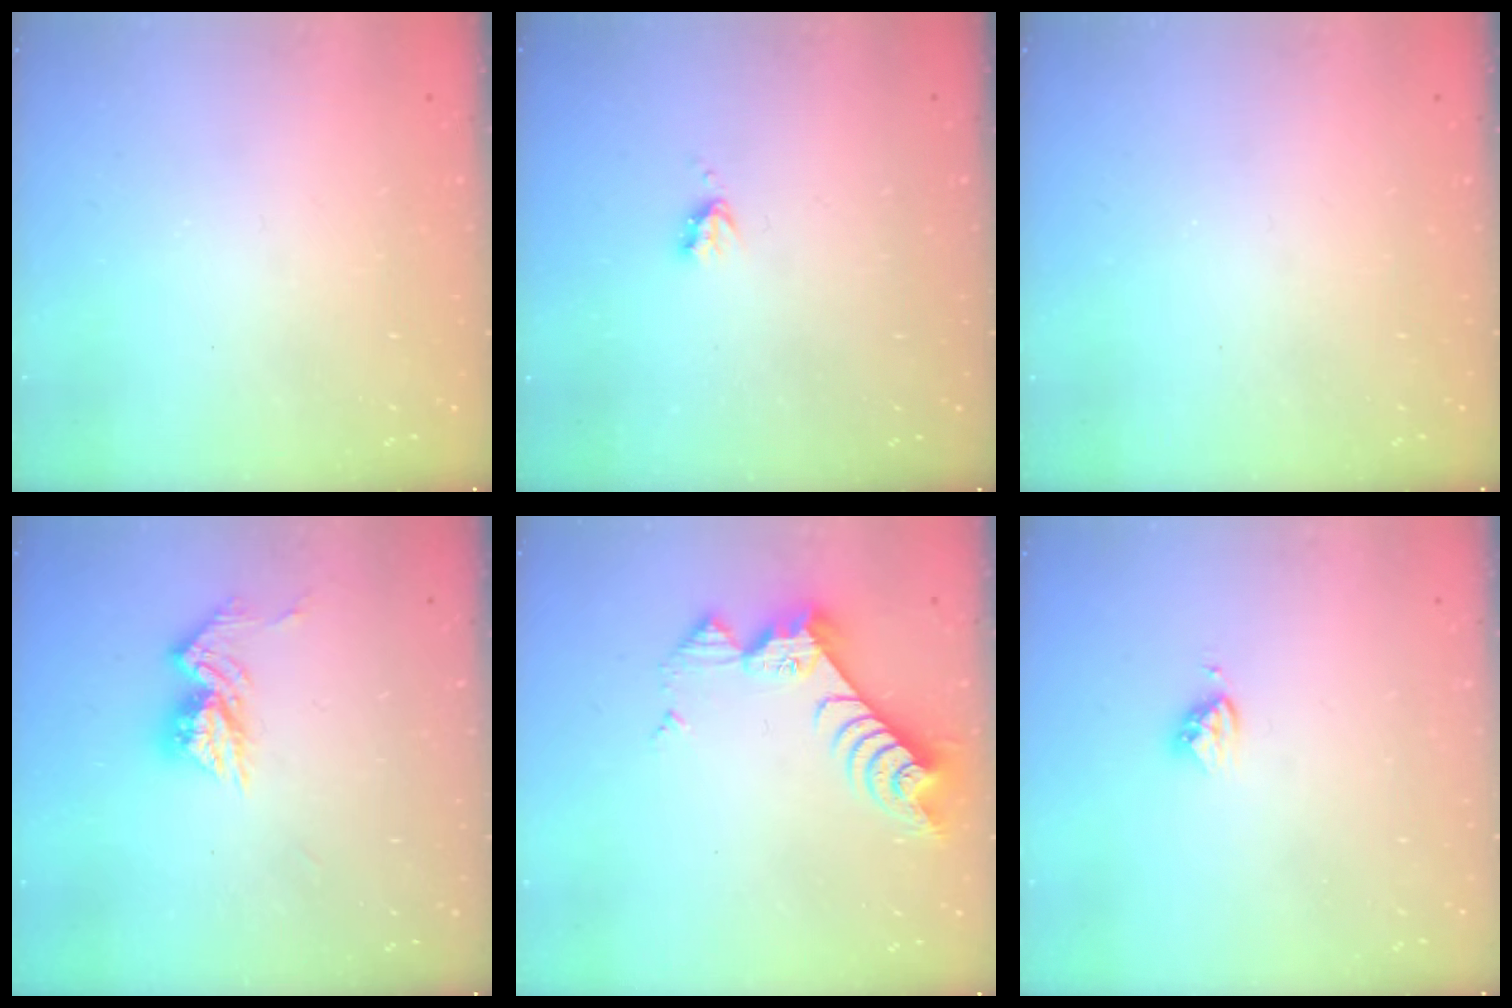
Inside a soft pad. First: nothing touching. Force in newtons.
{"total": 3.3, "press": 3.3, "slide": 0.5}
{"total": 0.0}
{"total": 10.8, "press": 10.8, "slide": 1.0}
{"total": 9.5, "press": 9.4, "slide": 1.1}
{"total": 3.6, "press": 3.6, "slide": 0.5}